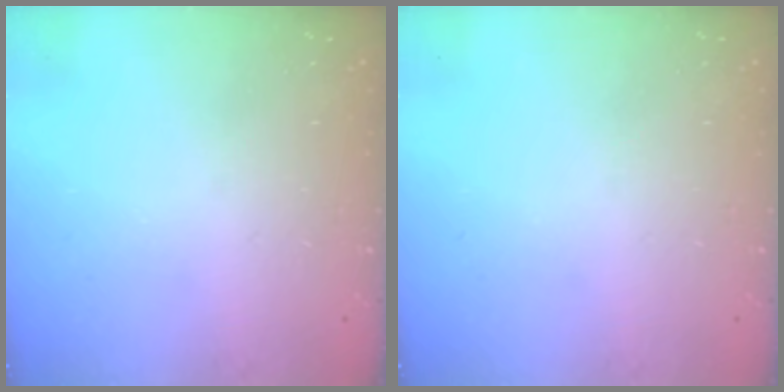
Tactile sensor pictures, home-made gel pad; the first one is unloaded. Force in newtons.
{"total": 0.0}